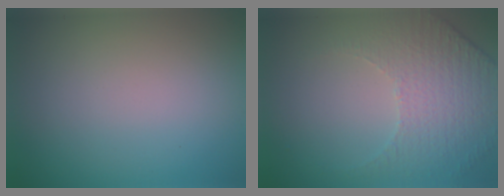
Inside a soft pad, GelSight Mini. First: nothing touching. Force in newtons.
{"total": 5.0, "press": 3.3, "slide": 3.8}